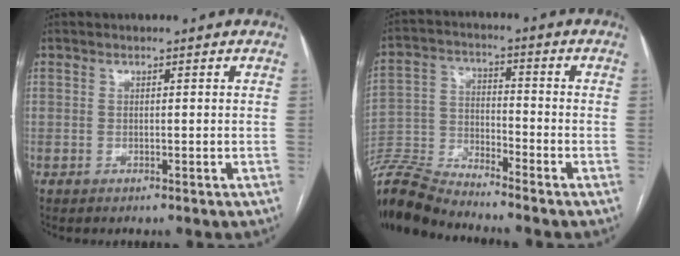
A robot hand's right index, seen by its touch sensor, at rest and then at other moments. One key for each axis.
{"total": 10.4, "fx": -10.3, "fy": -0.3, "fz": 1.5, "tx": -0.034, "ty": 0.008, "tz": -0.203}